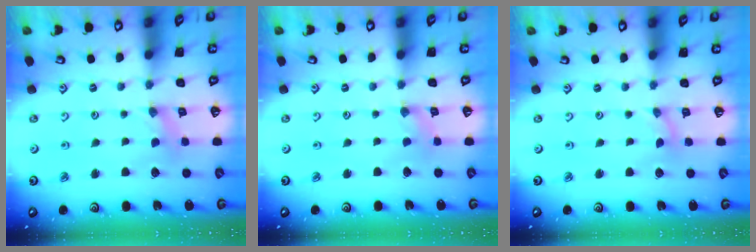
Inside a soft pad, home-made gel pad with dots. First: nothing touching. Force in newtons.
{"total": 0.6, "press": 0.5, "slide": 0.2}
{"total": 0.0}